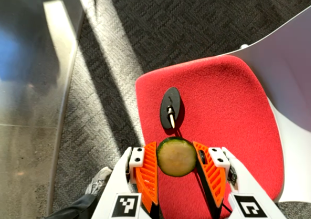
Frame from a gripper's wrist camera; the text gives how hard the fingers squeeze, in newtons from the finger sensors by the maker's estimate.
{"total": 7.3, "left": 7.4, "right": 7.3}